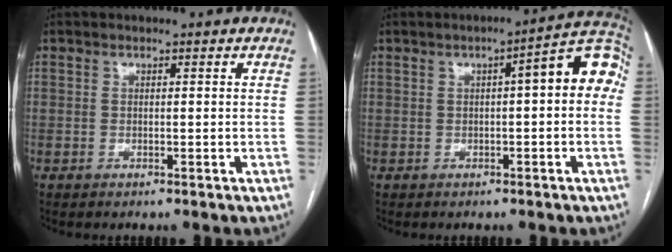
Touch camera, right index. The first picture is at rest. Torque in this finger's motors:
{"motor_torque": [0.24, -0.01, 0.14, 0.03]}